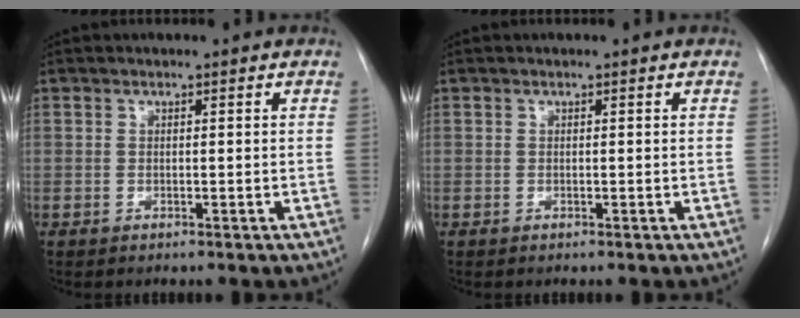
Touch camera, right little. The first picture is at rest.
{"total": 0.0}